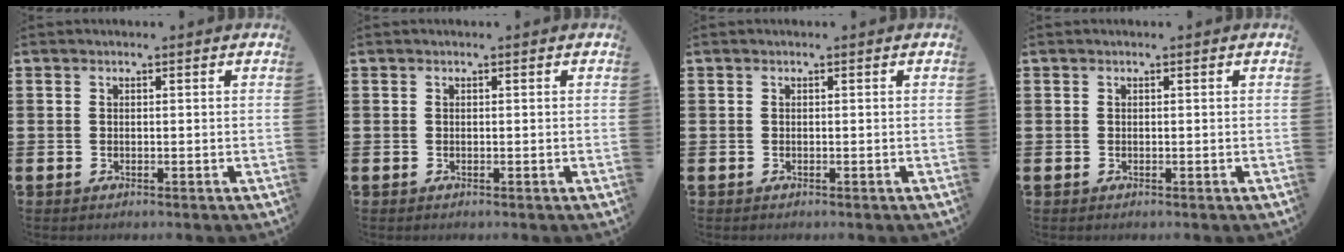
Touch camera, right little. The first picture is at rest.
{"total": 0.0}
{"total": 0.0}
{"total": 0.0}